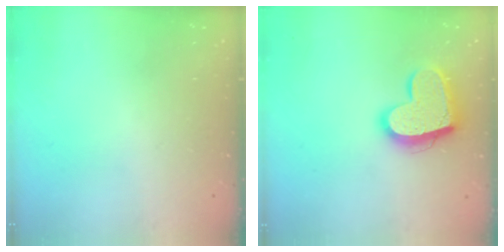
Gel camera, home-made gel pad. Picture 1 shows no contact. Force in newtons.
{"total": 15.9, "press": 15.9, "slide": 0.9}